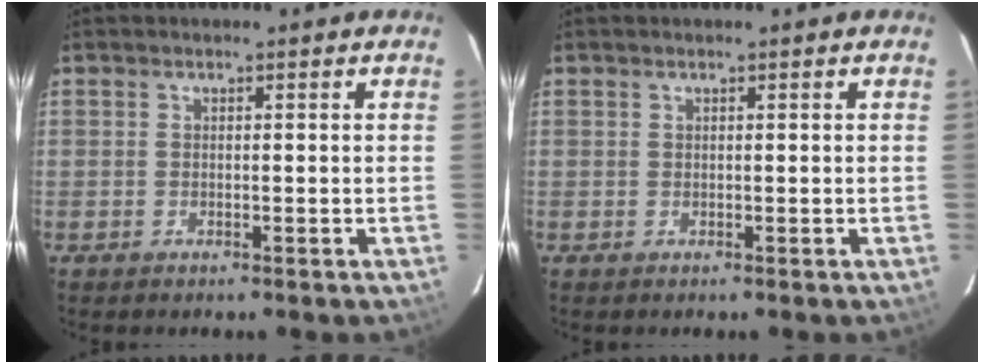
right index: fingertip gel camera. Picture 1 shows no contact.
{"total": 0.0}